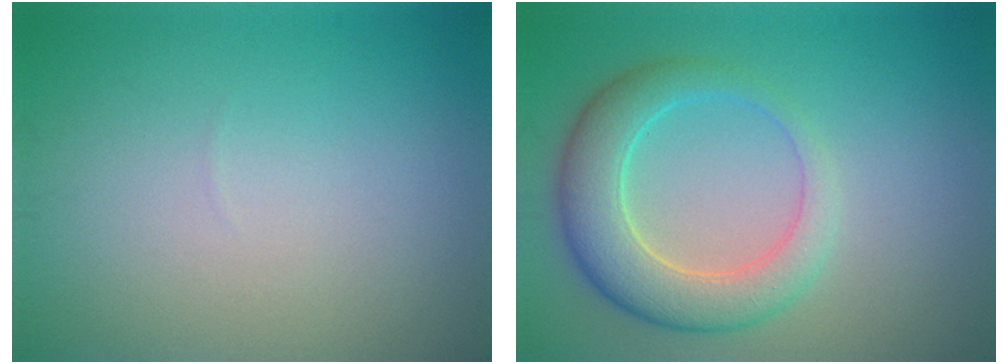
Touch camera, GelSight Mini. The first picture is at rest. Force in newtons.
{"total": 5.7, "press": 5.7, "slide": 0.3}